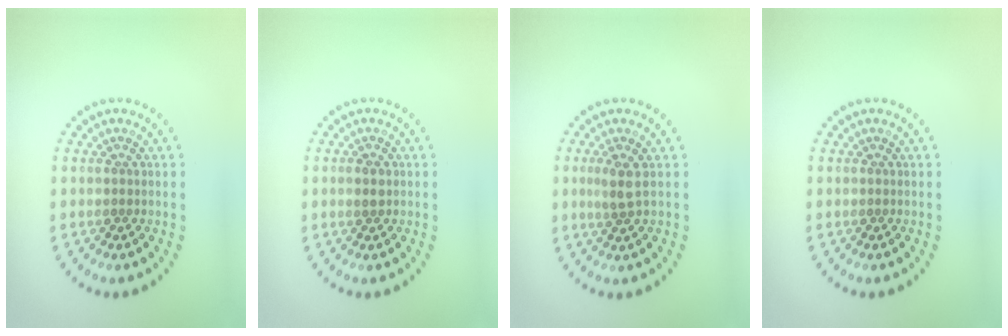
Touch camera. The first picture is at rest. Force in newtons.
{"total": 1.2, "press": 1.2, "slide": 0.1}
{"total": 1.8, "press": 1.5, "slide": 1.0}
{"total": 0.0}